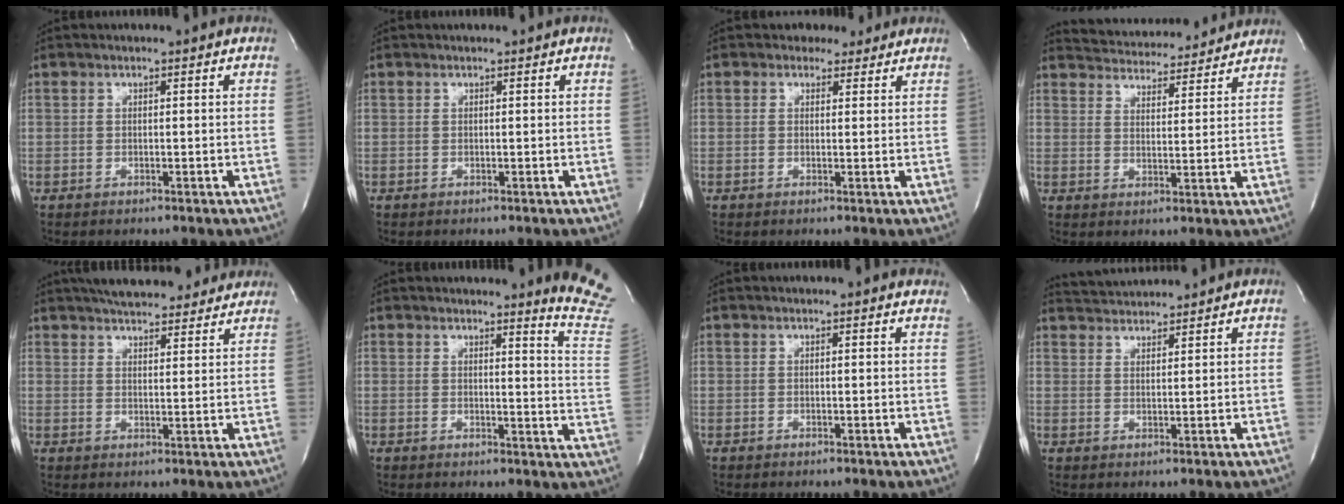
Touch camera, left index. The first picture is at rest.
{"total": 0.0}
{"total": 2.6, "force": [2.0, 1.7, -0.1], "torque": [0.005, 0.010, 0.023]}
{"total": 13.2, "force": [12.7, 2.3, 2.5], "torque": [-0.036, 0.015, 0.172]}
{"total": 15.5, "force": [13.7, 4.2, 5.8], "torque": [-0.081, 0.029, 0.184]}
{"total": 9.8, "force": [9.5, -1.5, 2.2], "torque": [-0.016, -0.118, 0.078]}
{"total": 3.9, "force": [3.5, 0.7, 1.5], "torque": [-0.018, 0.011, 0.026]}
{"total": 4.5, "force": [4.5, -0.1, 0.2], "torque": [-0.012, 0.025, 0.082]}